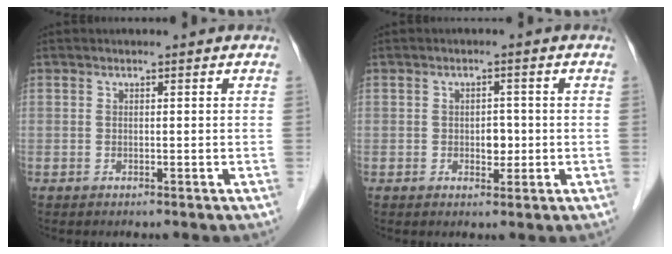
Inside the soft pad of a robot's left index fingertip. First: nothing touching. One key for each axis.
{"total": 2.4, "fx": -0.4, "fy": 1.6, "fz": 1.8, "tx": -0.023, "ty": 0.003, "tz": -0.002}